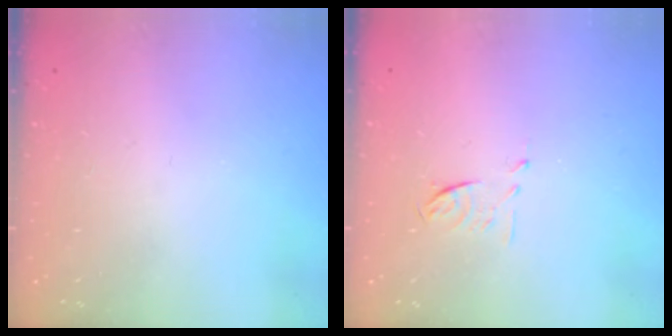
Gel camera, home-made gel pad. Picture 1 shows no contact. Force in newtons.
{"total": 5.1, "press": 5.0, "slide": 1.1}